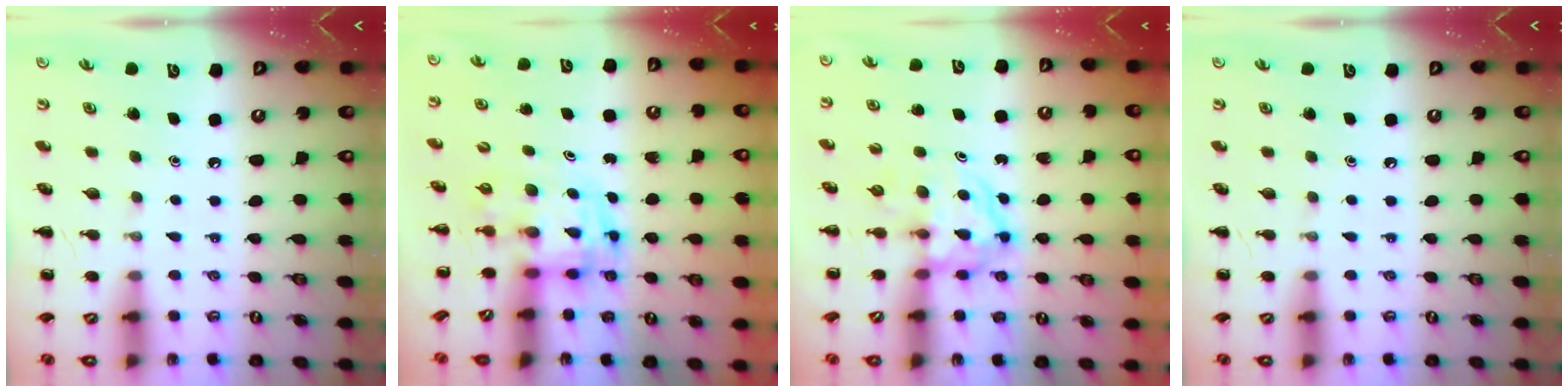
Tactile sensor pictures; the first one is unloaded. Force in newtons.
{"total": 3.4, "press": 3.4, "slide": 0.6}
{"total": 4.0, "press": 3.9, "slide": 0.4}
{"total": 0.0}